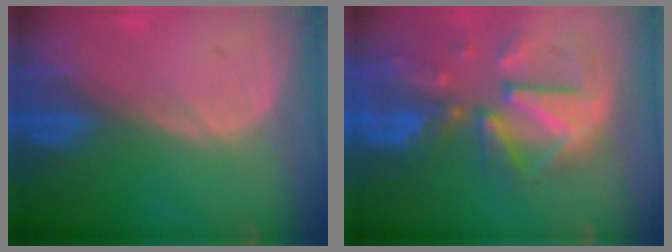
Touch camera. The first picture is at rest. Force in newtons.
{"total": 12.1, "press": 10.5, "slide": 6.2}